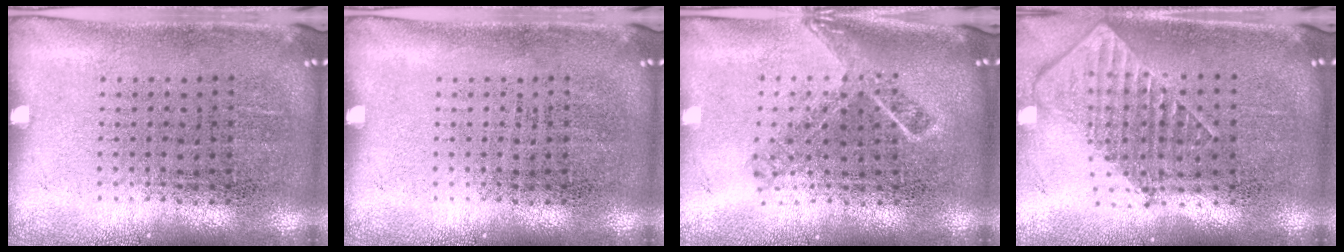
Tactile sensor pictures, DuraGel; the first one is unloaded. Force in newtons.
{"total": 0.0}
{"total": 1.7, "press": 1.3, "slide": 1.1}
{"total": 1.8, "press": 1.4, "slide": 1.1}